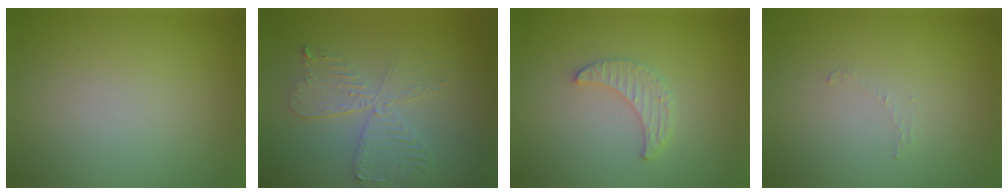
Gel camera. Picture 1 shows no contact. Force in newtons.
{"total": 4.0, "press": 3.5, "slide": 2.0}
{"total": 2.2, "press": 2.2, "slide": 0.5}
{"total": 0.7, "press": 0.7, "slide": 0.1}